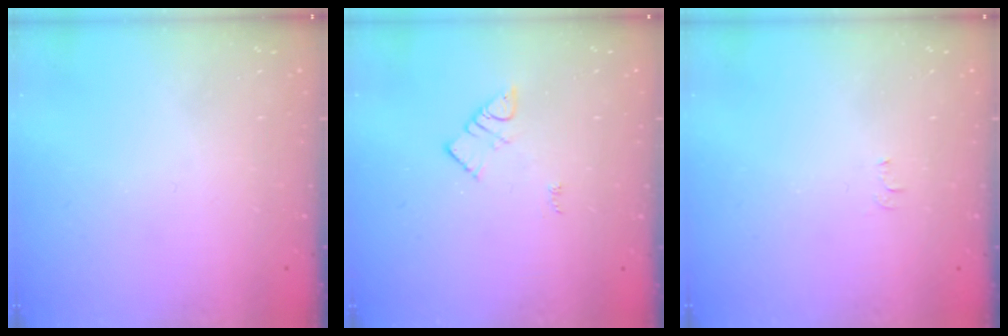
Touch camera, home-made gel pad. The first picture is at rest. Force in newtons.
{"total": 4.3, "press": 4.2, "slide": 0.6}
{"total": 3.0, "press": 3.0, "slide": 0.5}